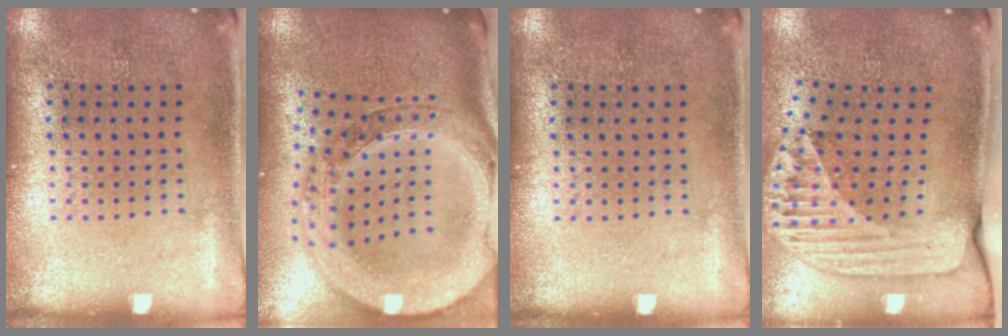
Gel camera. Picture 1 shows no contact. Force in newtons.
{"total": 3.8, "press": 2.9, "slide": 2.4}
{"total": 0.0}
{"total": 2.5, "press": 1.8, "slide": 1.8}